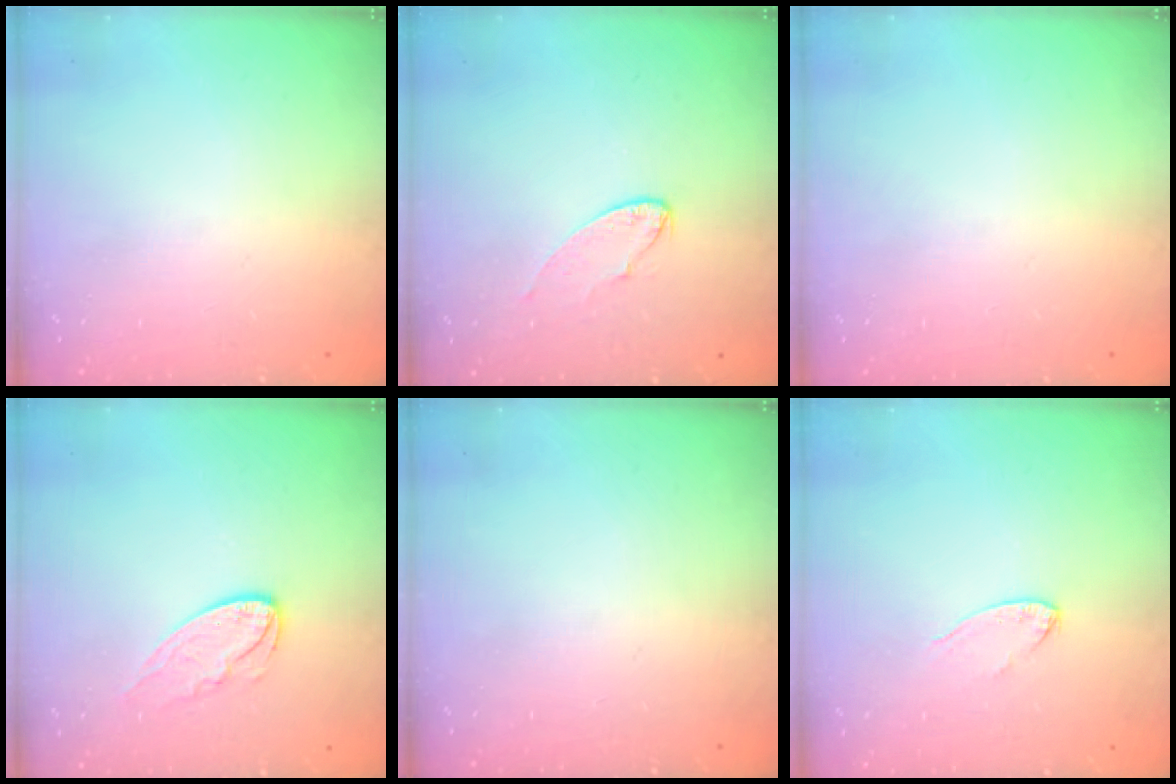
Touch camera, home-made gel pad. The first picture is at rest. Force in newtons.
{"total": 6.6, "press": 6.5, "slide": 0.5}
{"total": 0.0}
{"total": 7.5, "press": 7.5, "slide": 0.3}
{"total": 0.0}
{"total": 5.6, "press": 5.6, "slide": 0.5}